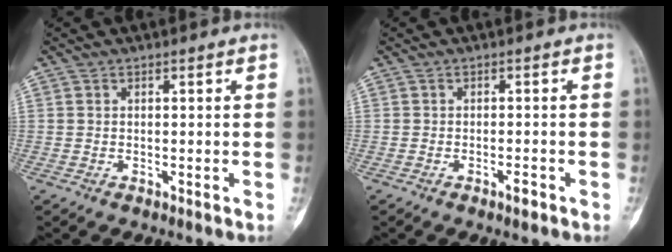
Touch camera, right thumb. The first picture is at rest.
{"total": 1.7, "force": [-1.1, 0.5, 1.3], "torque": [-0.023, 0.003, -0.018]}